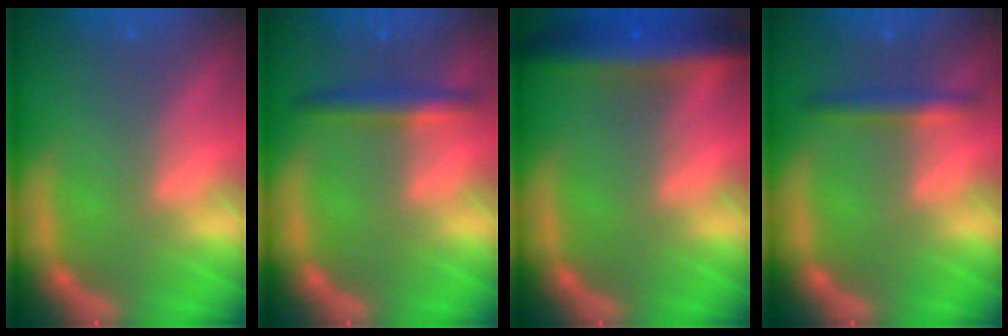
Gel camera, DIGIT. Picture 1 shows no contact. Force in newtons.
{"total": 3.0}
{"total": 7.0}
{"total": 2.4}